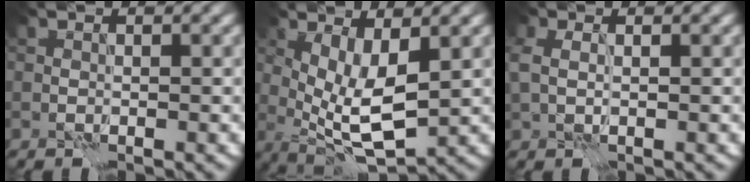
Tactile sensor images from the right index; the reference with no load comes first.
{"total": 6.3, "force": [0.7, 2.2, 5.9], "torque": [-0.114, -0.009, 0.016]}
{"total": 2.4, "force": [0.5, 1.5, 1.8], "torque": [-0.044, 0.008, 0.010]}